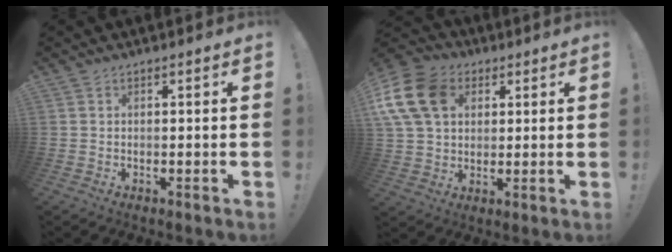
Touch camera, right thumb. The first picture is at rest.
{"total": 16.7, "force": [5.3, 12.6, 9.5], "torque": [-0.173, -0.009, 0.107]}